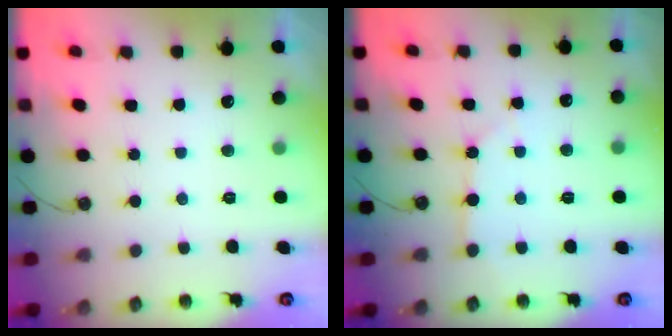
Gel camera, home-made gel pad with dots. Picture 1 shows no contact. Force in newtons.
{"total": 3.5, "press": 3.5, "slide": 0.4}